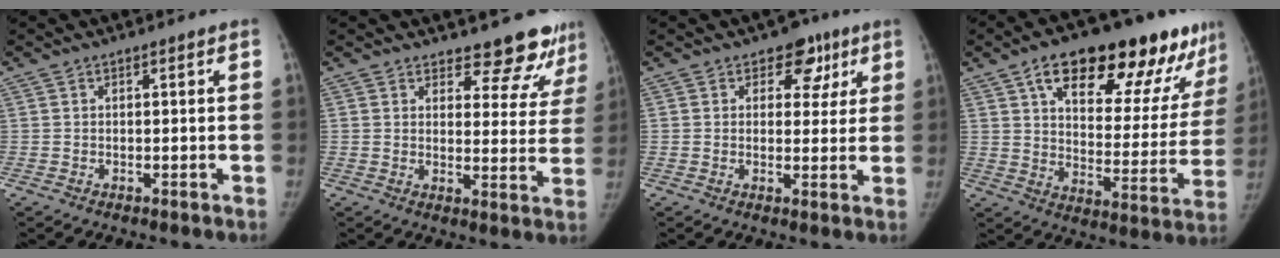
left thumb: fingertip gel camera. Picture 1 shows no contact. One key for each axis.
{"total": 11.0, "fx": 10.2, "fy": 3.7, "fz": 2.1, "tx": 0.020, "ty": -0.079, "tz": 0.109}
{"total": 6.3, "fx": 3.2, "fy": 4.6, "fz": 3.0, "tx": 0.006, "ty": -0.008, "tz": 0.037}
{"total": 26.4, "fx": 15.7, "fy": 10.6, "fz": 18.4, "tx": -0.216, "ty": -0.030, "tz": 0.233}